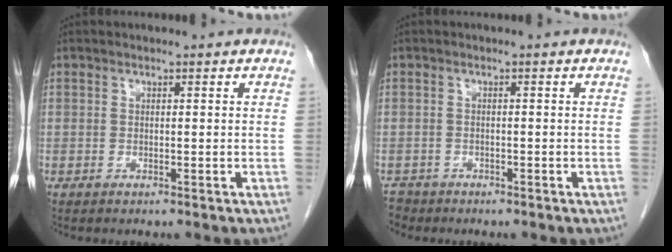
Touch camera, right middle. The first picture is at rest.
{"total": 2.3, "force": [-2.1, 0.9, -0.2], "torque": [-0.001, -0.003, -0.038]}